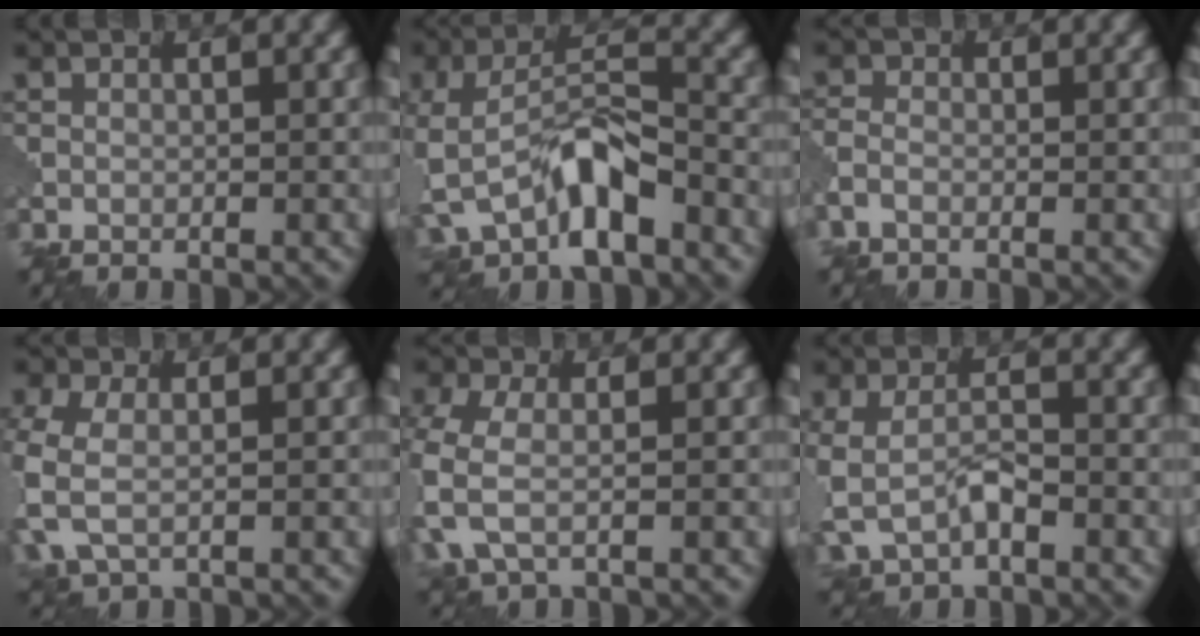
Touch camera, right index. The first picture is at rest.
{"total": 7.4, "force": [-3.3, 3.7, 5.5], "torque": [-0.108, 0.000, -0.067]}
{"total": 1.6, "force": [-1.0, 0.8, 1.0], "torque": [-0.026, -0.005, -0.024]}
{"total": 4.8, "force": [-1.0, 2.9, 3.8], "torque": [-0.110, -0.003, -0.027]}
{"total": 4.8, "force": [-1.4, 2.3, 3.9], "torque": [-0.111, -0.003, -0.037]}
{"total": 4.4, "force": [-1.3, 2.5, 3.3], "torque": [-0.088, -0.008, -0.026]}